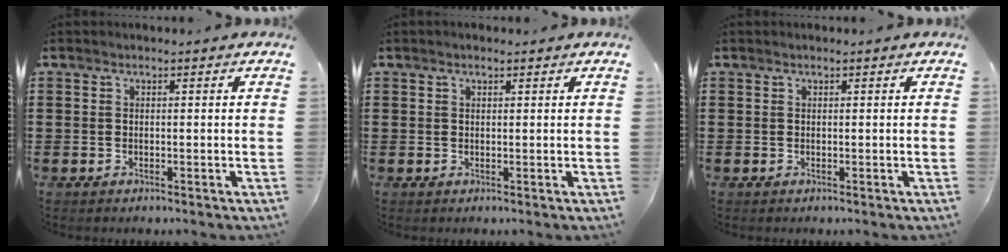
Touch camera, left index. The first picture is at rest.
{"total": 0.6, "force": [0.4, 0.1, 0.5], "torque": [-0.008, 0.002, 0.006]}
{"total": 0.0}